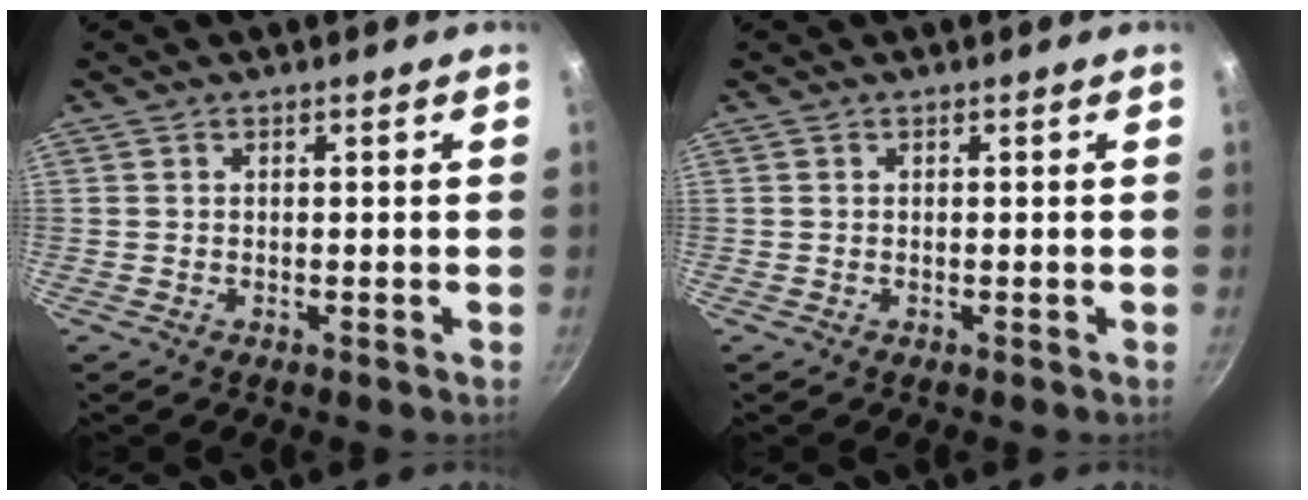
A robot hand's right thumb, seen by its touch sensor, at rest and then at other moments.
{"total": 0.0}